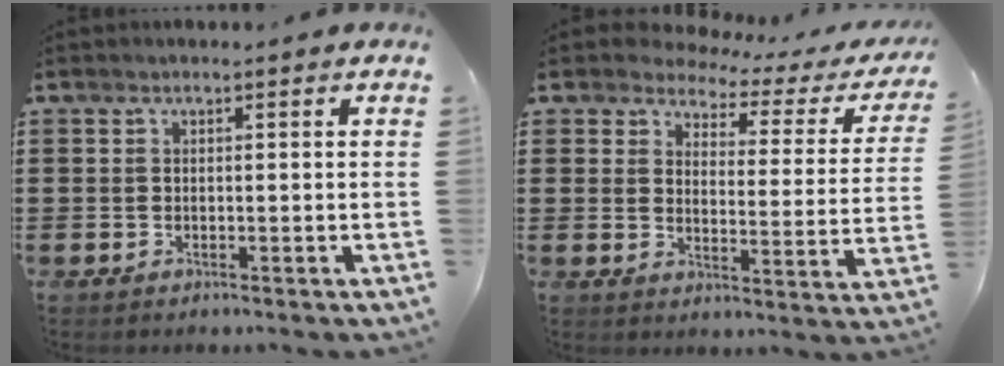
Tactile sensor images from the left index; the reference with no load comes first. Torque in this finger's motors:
{"motor_torque": [1.46, -0.68, 0.22, -0.01]}